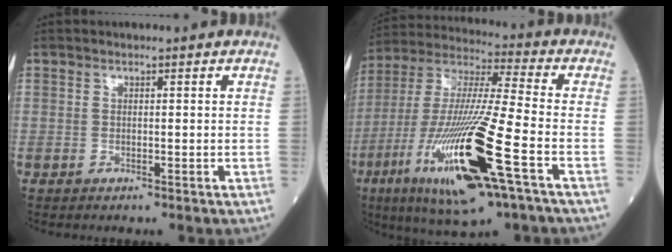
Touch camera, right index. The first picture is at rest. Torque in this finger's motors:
{"motor_torque": [1.01, -0.83, 1.05, 0.21]}